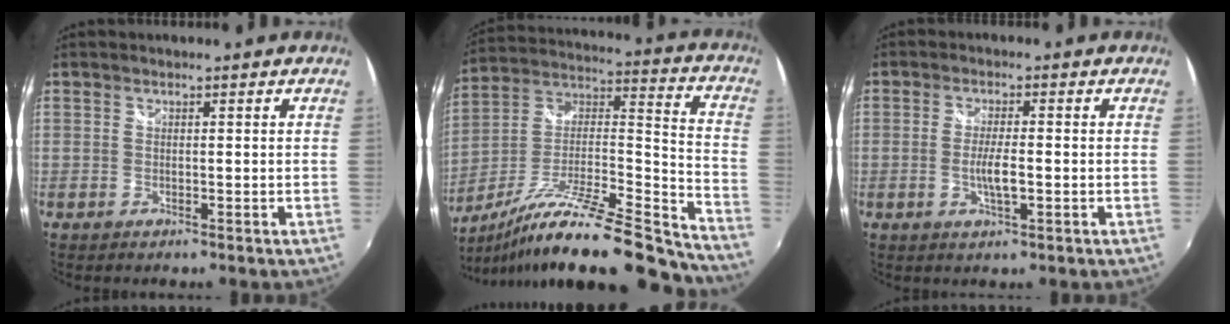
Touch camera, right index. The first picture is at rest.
{"total": 27.9, "force": [-21.8, 4.3, 17.0], "torque": [-0.248, -0.025, -0.342]}
{"total": 4.2, "force": [-1.0, 0.8, 4.0], "torque": [-0.077, -0.005, -0.018]}